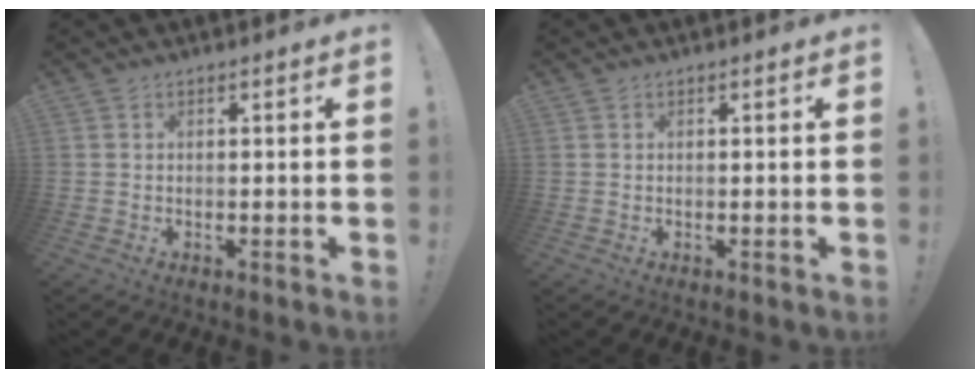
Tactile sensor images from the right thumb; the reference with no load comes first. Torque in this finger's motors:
{"motor_torque": [-0.01, 0.01, -0.01, 0.01, 0.08]}